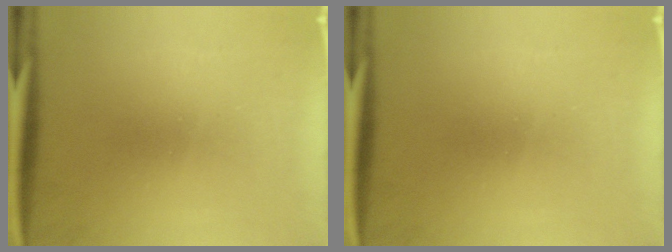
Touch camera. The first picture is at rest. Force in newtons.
{"total": 0.0}